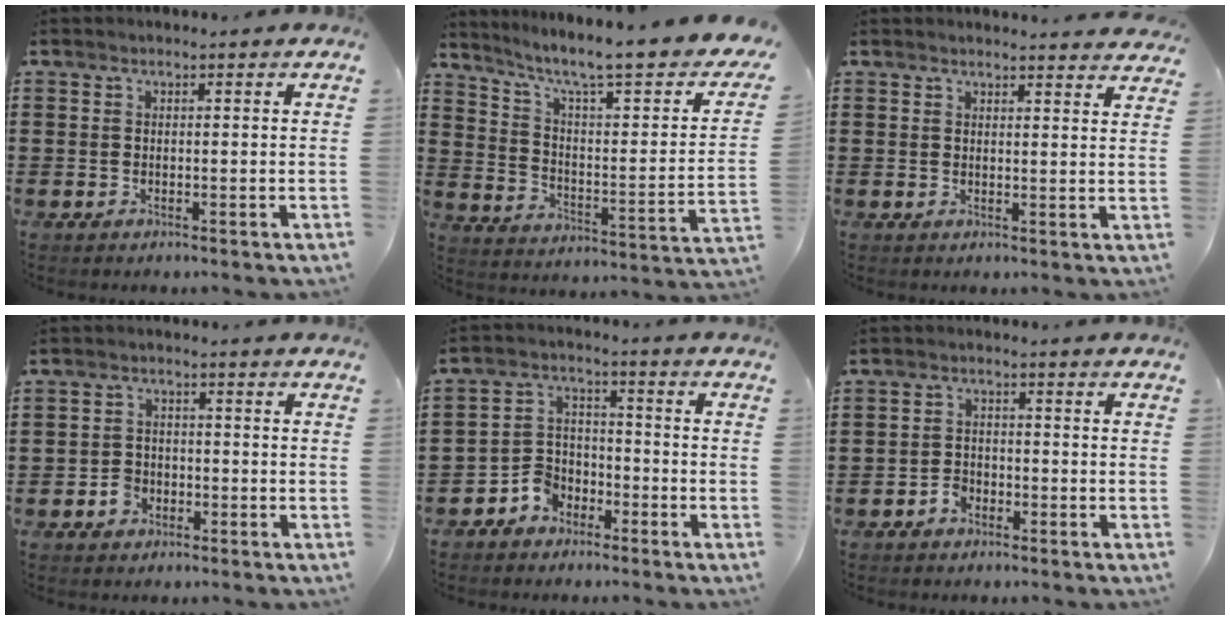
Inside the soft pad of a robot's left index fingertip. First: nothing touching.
{"total": 7.5, "force": [5.5, 0.8, 5.1], "torque": [-0.107, -0.047, 0.080]}
{"total": 2.4, "force": [2.4, -0.1, 0.2], "torque": [-0.003, -0.011, 0.045]}
{"total": 2.7, "force": [-1.5, 2.1, 0.9], "torque": [-0.021, 0.003, -0.030]}
{"total": 4.7, "force": [-3.7, 2.7, 0.7], "torque": [-0.027, 0.008, -0.077]}
{"total": 2.1, "force": [-1.6, 1.3, 0.5], "torque": [-0.015, 0.003, -0.033]}